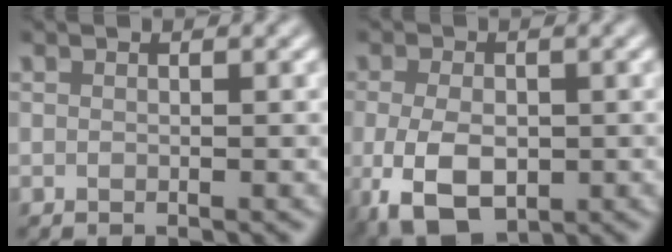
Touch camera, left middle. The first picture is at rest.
{"total": 6.3, "force": [-1.7, 3.8, 4.6], "torque": [-0.100, -0.013, -0.030]}